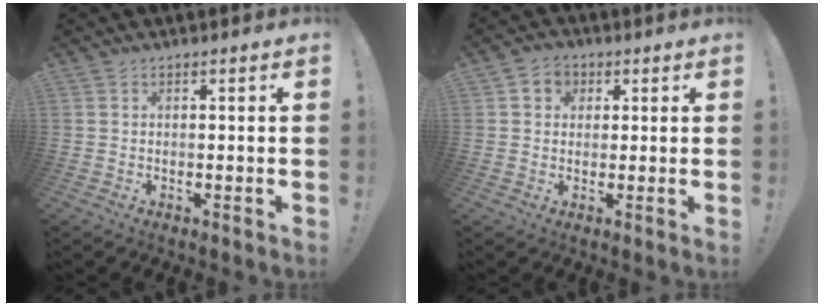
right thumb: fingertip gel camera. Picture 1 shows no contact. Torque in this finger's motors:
{"motor_torque": [0.06, -0.02, 0.41, 0.15, -0.09]}